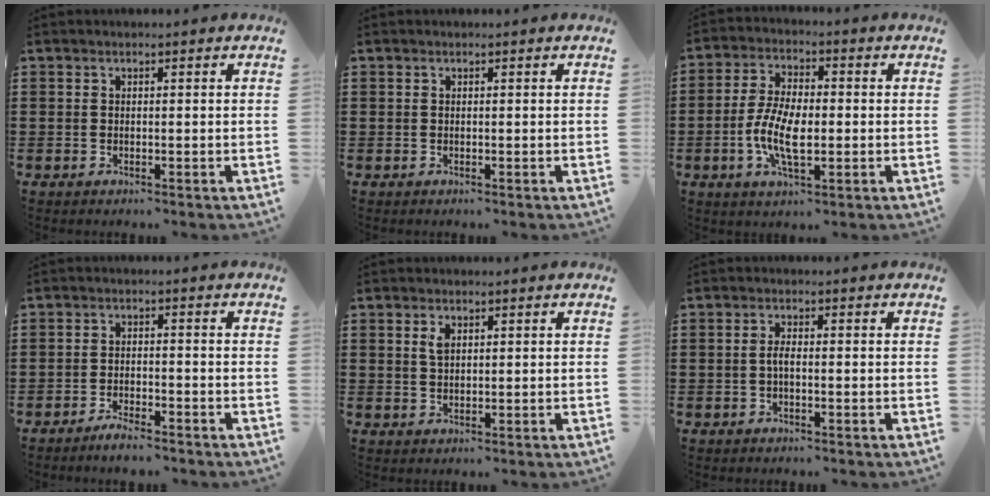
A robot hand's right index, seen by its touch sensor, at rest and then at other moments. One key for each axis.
{"total": 0.0}
{"total": 7.9, "fx": -1.7, "fy": 3.5, "fz": 6.9, "tx": -0.152, "ty": -0.002, "tz": -0.037}
{"total": 2.7, "fx": -2.6, "fy": 0.1, "fz": 0.7, "tx": -0.016, "ty": 0.001, "tz": -0.051}
{"total": 2.0, "fx": 0.8, "fy": 1.0, "fz": 1.5, "tx": -0.034, "ty": 0.005, "tz": 0.014}
{"total": 1.8, "fx": -0.6, "fy": 0.4, "fz": 1.6, "tx": -0.038, "ty": -0.003, "tz": -0.013}